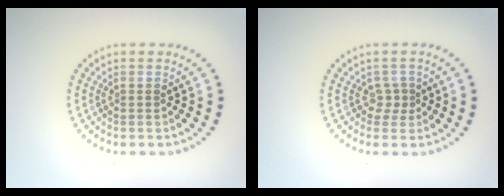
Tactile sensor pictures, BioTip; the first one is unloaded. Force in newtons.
{"total": 1.2, "press": 0.9, "slide": 0.8}